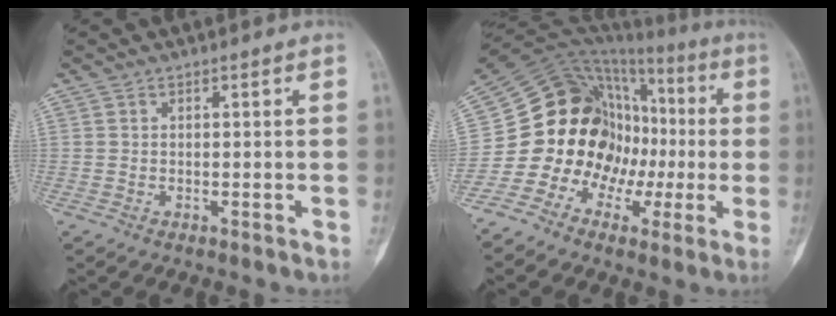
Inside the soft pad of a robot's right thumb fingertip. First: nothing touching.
{"total": 18.8, "force": [-3.8, 14.8, 11.1], "torque": [-0.137, 0.102, -0.061]}